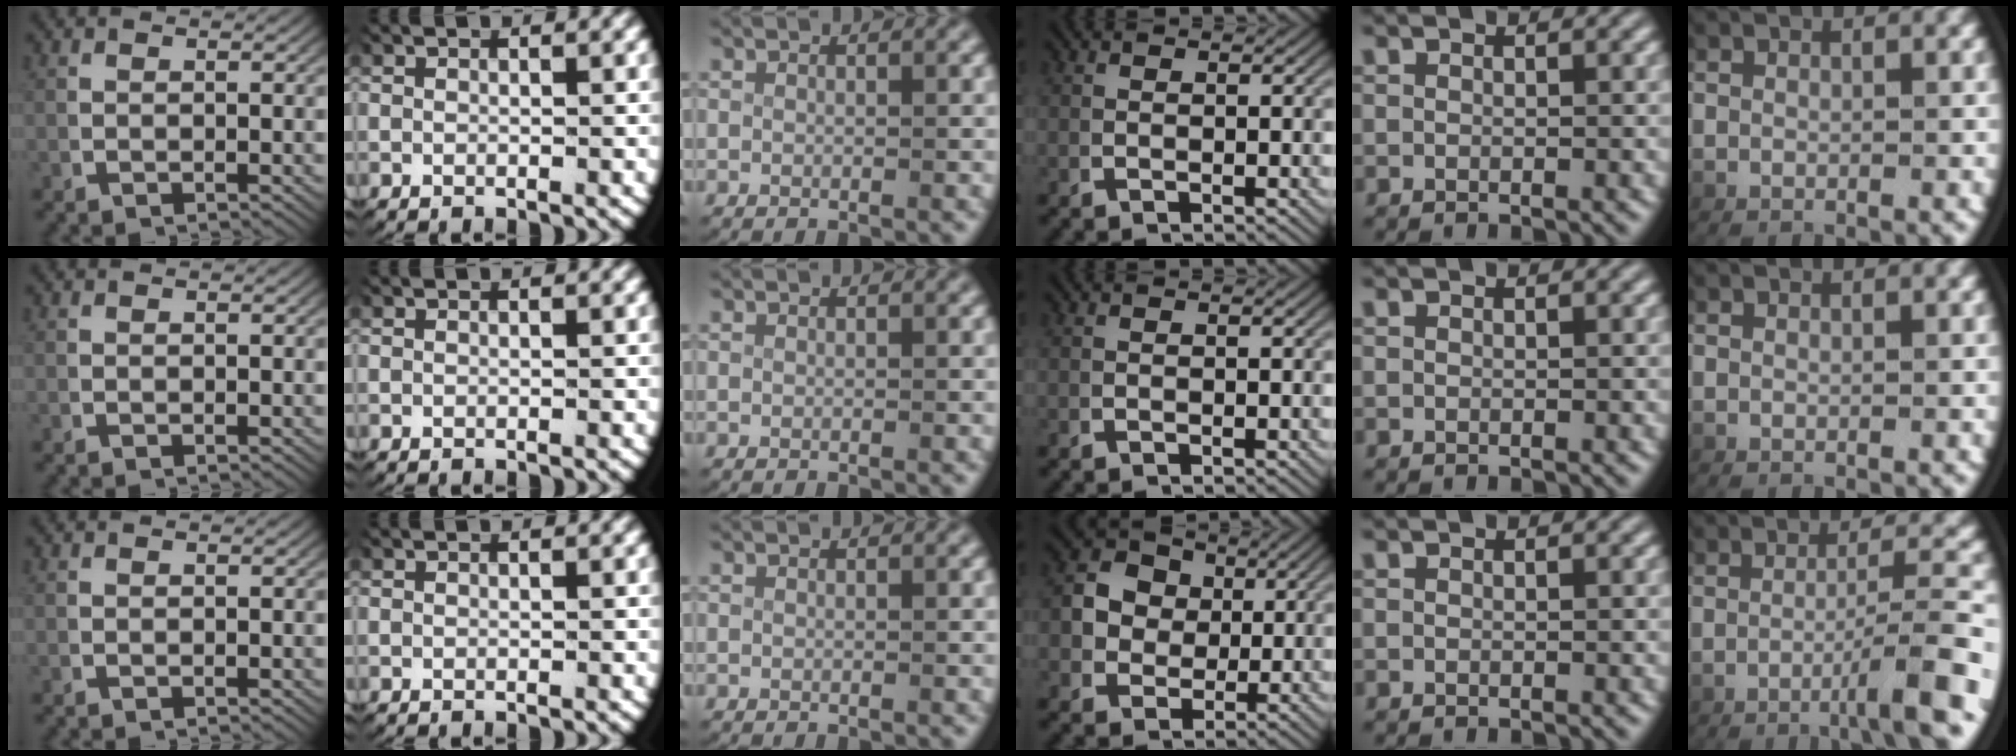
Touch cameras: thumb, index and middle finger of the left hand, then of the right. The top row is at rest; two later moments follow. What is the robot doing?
{"motion": "lift_and_place", "object": "paper towel"}